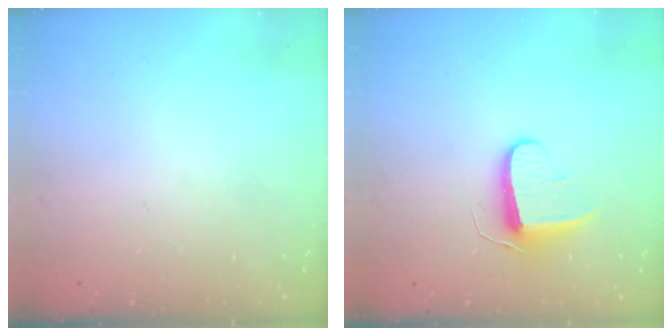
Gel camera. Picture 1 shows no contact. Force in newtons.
{"total": 9.6, "press": 9.5, "slide": 0.7}